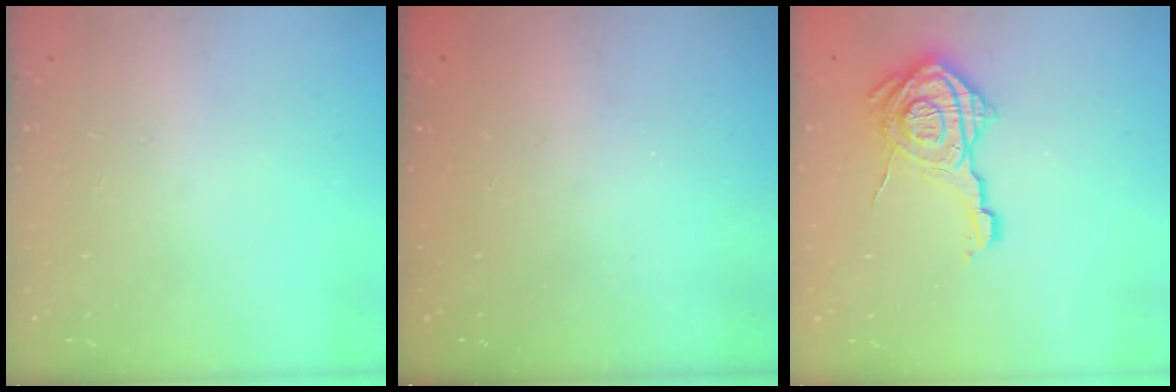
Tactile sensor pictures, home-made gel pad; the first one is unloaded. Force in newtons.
{"total": 2.3, "press": 2.2, "slide": 0.8}
{"total": 17.5, "press": 17.5, "slide": 0.7}